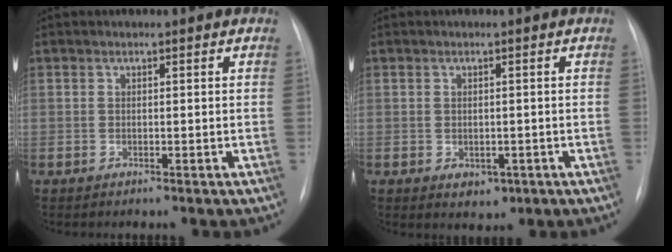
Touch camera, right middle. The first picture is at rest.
{"total": 2.7, "force": [-1.1, 1.9, 1.5], "torque": [-0.014, -0.001, -0.003]}